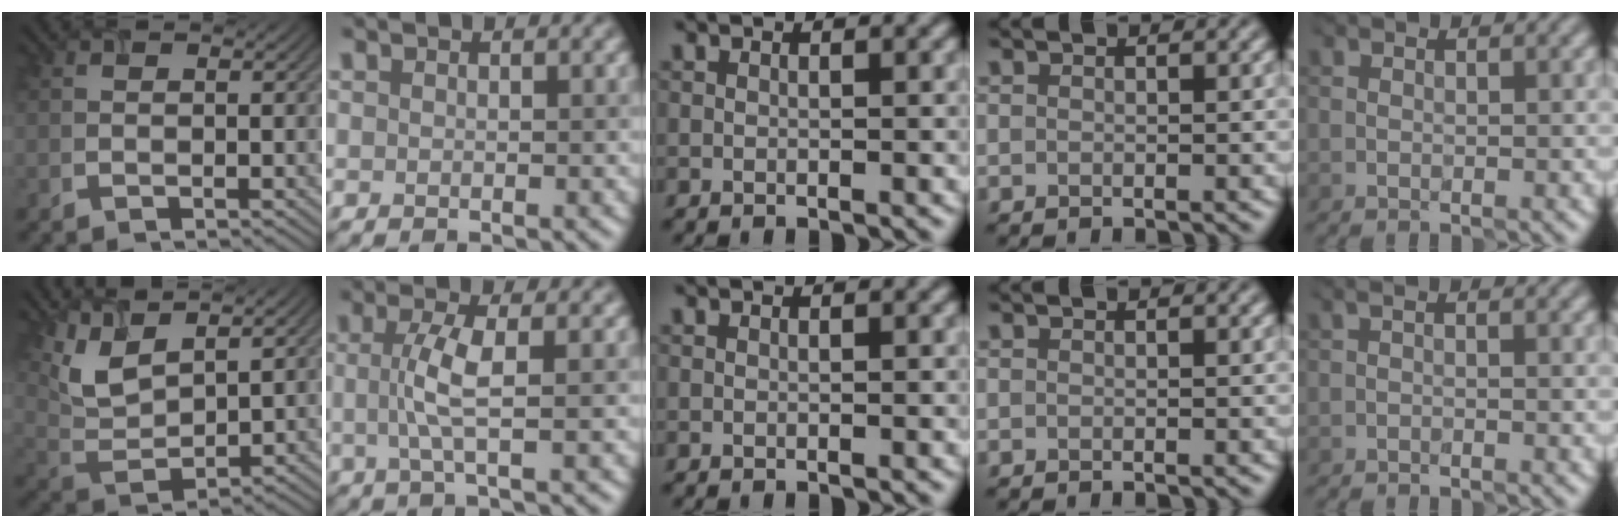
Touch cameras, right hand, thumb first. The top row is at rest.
{"thumb": {"total": 7.3, "force": [4.6, 2.8, 5.0], "torque": [-0.120, -0.003, 0.100]}, "index": {"total": 3.4, "force": [0.2, 0.6, 3.3], "torque": [-0.065, 0.010, 0.004]}}